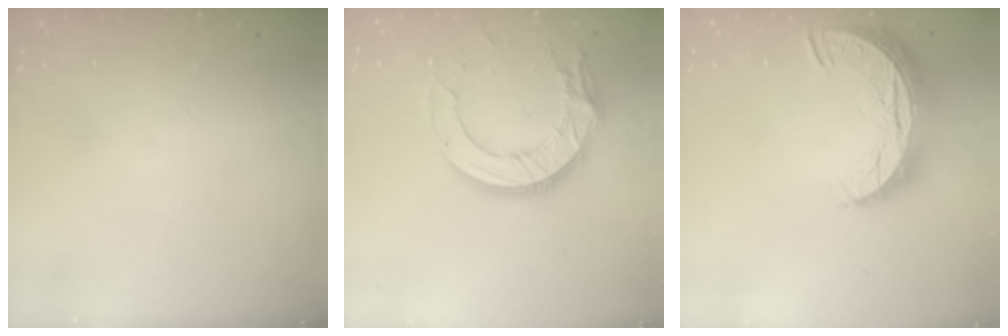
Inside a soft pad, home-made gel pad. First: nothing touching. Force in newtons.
{"total": 14.7, "press": 14.6, "slide": 1.4}
{"total": 11.6, "press": 11.6, "slide": 0.7}